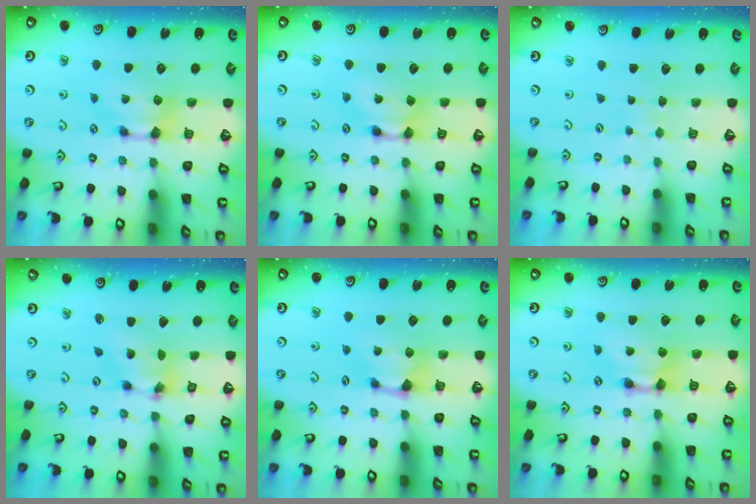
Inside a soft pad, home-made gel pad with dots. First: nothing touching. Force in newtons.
{"total": 1.5, "press": 1.5, "slide": 0.1}
{"total": 3.9, "press": 3.9, "slide": 0.2}
{"total": 5.4, "press": 5.1, "slide": 1.7}
{"total": 1.0, "press": 0.3, "slide": 0.9}
{"total": 2.1, "press": 2.1, "slide": 0.1}